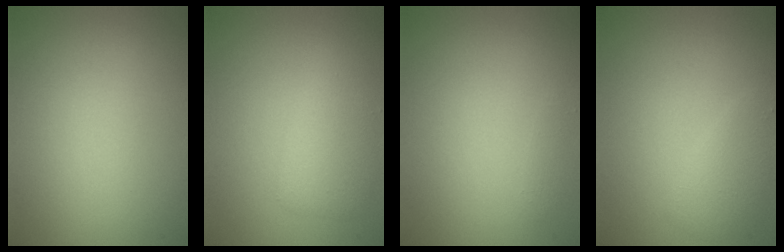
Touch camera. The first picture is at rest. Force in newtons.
{"total": 2.8, "press": 2.8, "slide": 0.1}
{"total": 0.5, "press": 0.5, "slide": 0.1}
{"total": 2.0, "press": 2.0, "slide": 0.1}